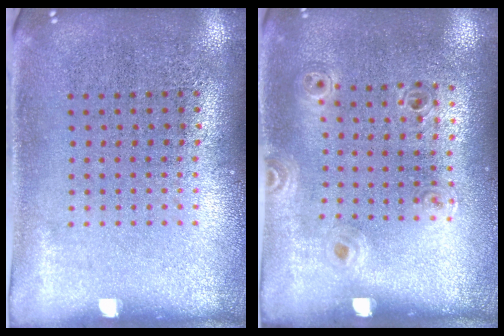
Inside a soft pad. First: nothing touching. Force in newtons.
{"total": 0.9, "press": 0.8, "slide": 0.3}